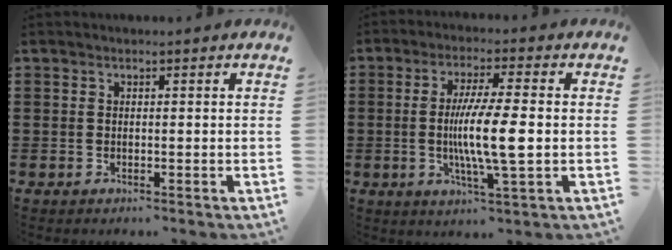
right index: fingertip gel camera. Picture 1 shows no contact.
{"total": 9.3, "force": [-0.7, 1.0, 9.3], "torque": [-0.164, -0.005, -0.016]}